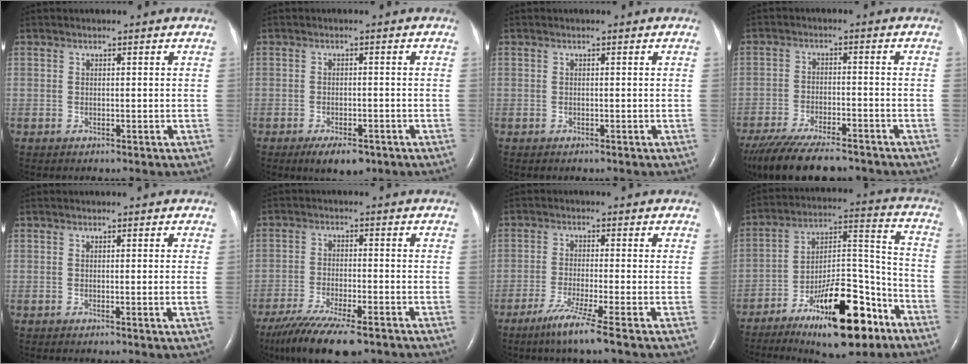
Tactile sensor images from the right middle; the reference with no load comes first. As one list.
[{"total": 5.0, "force": [-3.3, 1.9, 3.2], "torque": [-0.054, -0.004, -0.046]}, {"total": 0.0}, {"total": 15.6, "force": [-12.9, 3.8, 7.8], "torque": [-0.167, -0.030, -0.203]}, {"total": 1.5, "force": [-0.2, -0.4, 1.5], "torque": [-0.020, -0.003, -0.004]}, {"total": 14.4, "force": [-10.9, 3.0, 8.9], "torque": [-0.168, -0.035, -0.178]}, {"total": 6.3, "force": [-4.1, -1.1, 4.6], "torque": [-0.087, -0.020, -0.081]}, {"total": 19.2, "force": [-11.9, 5.2, 14.1], "torque": [-0.229, 0.015, -0.192]}]